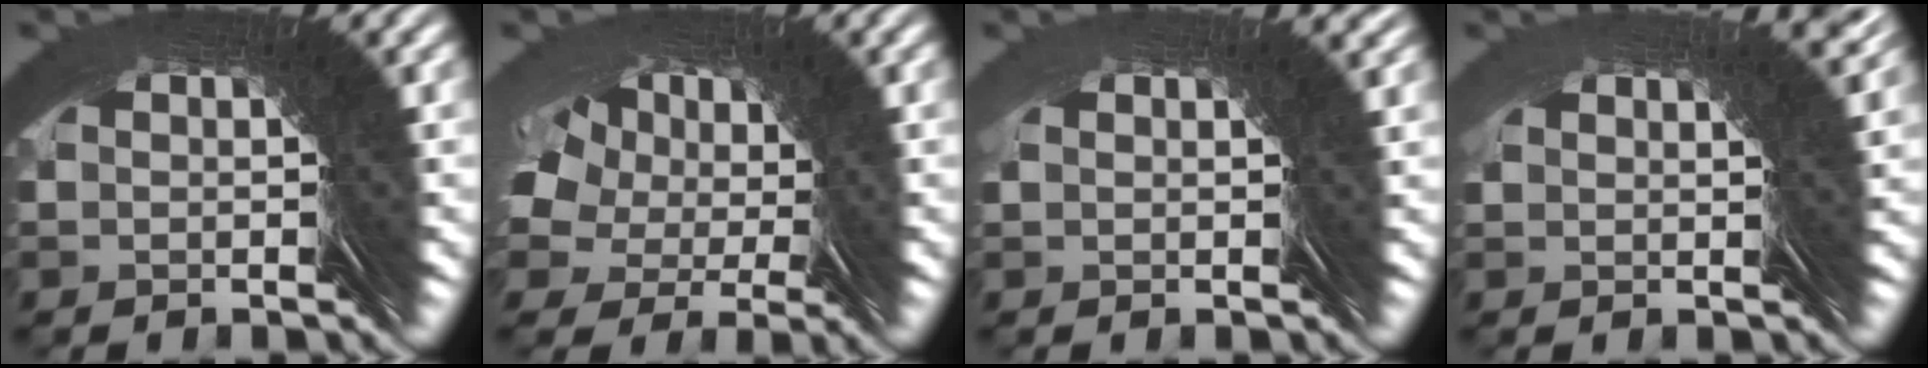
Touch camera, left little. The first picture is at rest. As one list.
[{"total": 5.8, "force": [4.0, 2.8, 3.1], "torque": [-0.040, 0.024, 0.049]}, {"total": 2.9, "force": [0.6, -2.3, -1.5], "torque": [0.040, 0.015, 0.009]}, {"total": 4.3, "force": [1.1, -3.8, -1.6], "torque": [0.053, 0.030, 0.013]}]